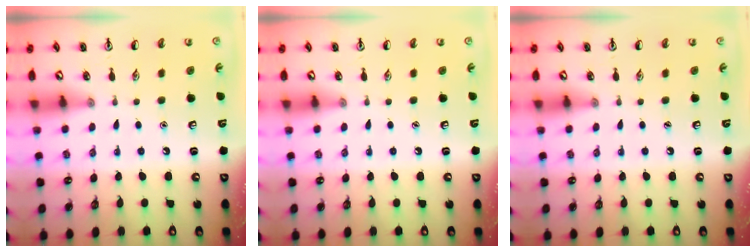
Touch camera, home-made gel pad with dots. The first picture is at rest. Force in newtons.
{"total": 0.0}
{"total": 0.0}